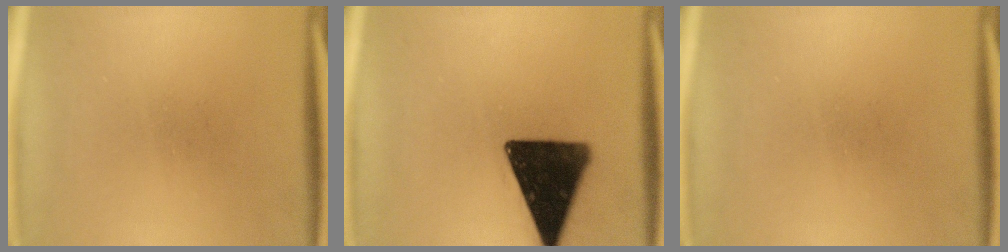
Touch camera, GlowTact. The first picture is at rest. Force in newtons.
{"total": 16.3}
{"total": 0.0}